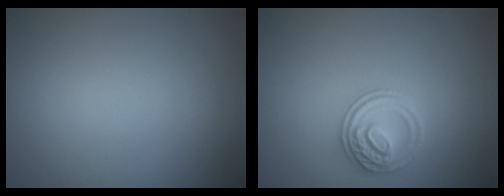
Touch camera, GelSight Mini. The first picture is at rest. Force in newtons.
{"total": 2.7, "press": 2.6, "slide": 0.5}